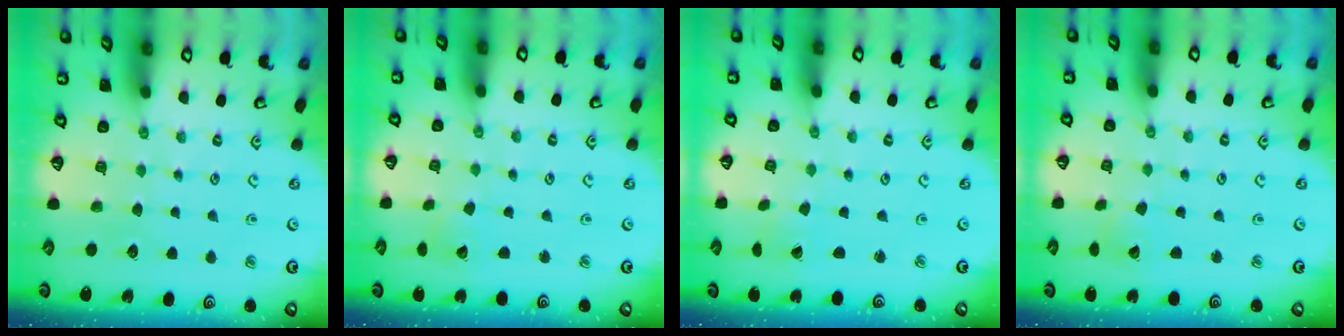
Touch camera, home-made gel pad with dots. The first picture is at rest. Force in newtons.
{"total": 2.6, "press": 2.6, "slide": 0.3}
{"total": 0.0}
{"total": 2.6, "press": 2.6, "slide": 0.3}